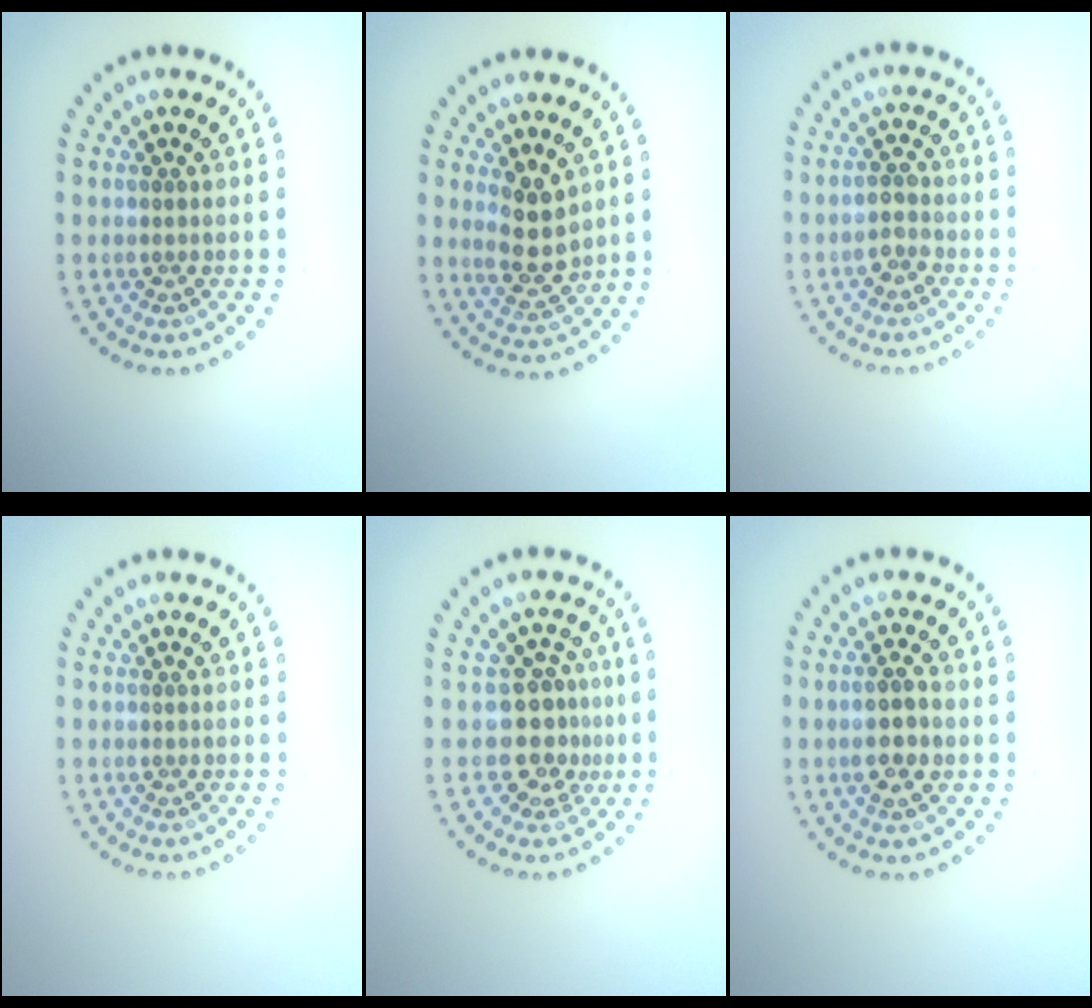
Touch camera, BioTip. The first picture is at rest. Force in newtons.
{"total": 3.3, "press": 3.2, "slide": 1.1}
{"total": 1.8, "press": 1.8, "slide": 0.2}
{"total": 0.0}
{"total": 3.5, "press": 2.9, "slide": 2.0}
{"total": 2.8, "press": 2.8, "slide": 0.6}